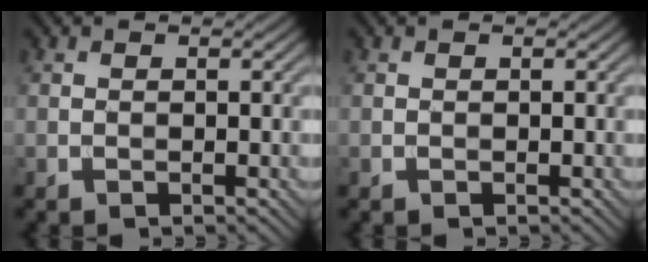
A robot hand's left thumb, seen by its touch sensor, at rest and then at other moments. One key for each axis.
{"total": 0.0}